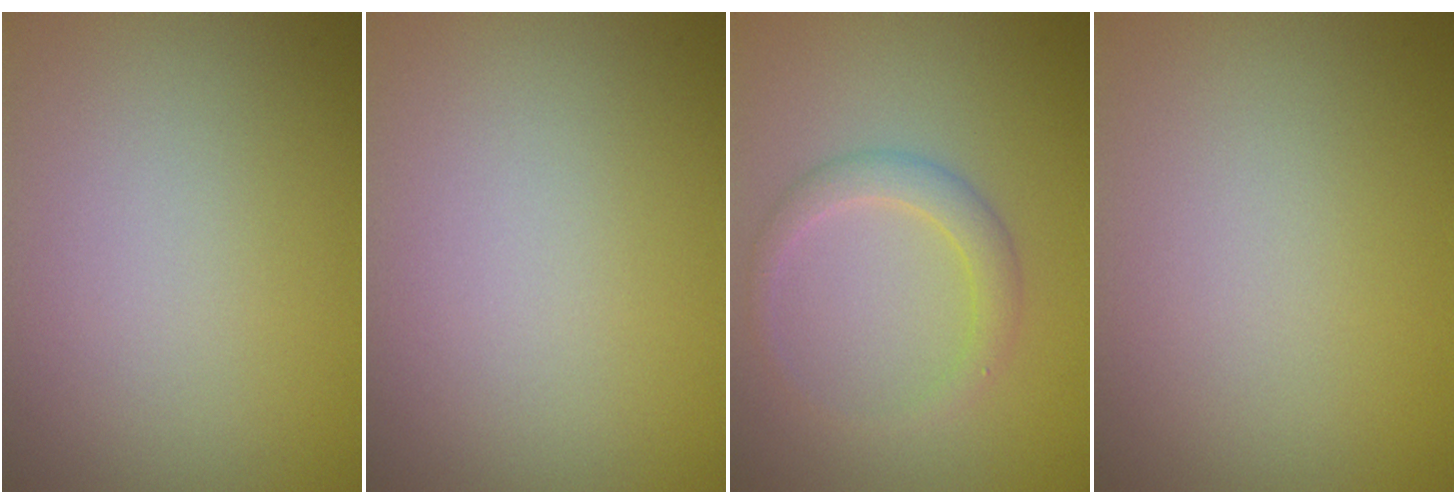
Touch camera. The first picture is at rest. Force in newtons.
{"total": 0.0}
{"total": 2.1, "press": 2.1, "slide": 0.2}
{"total": 0.0}